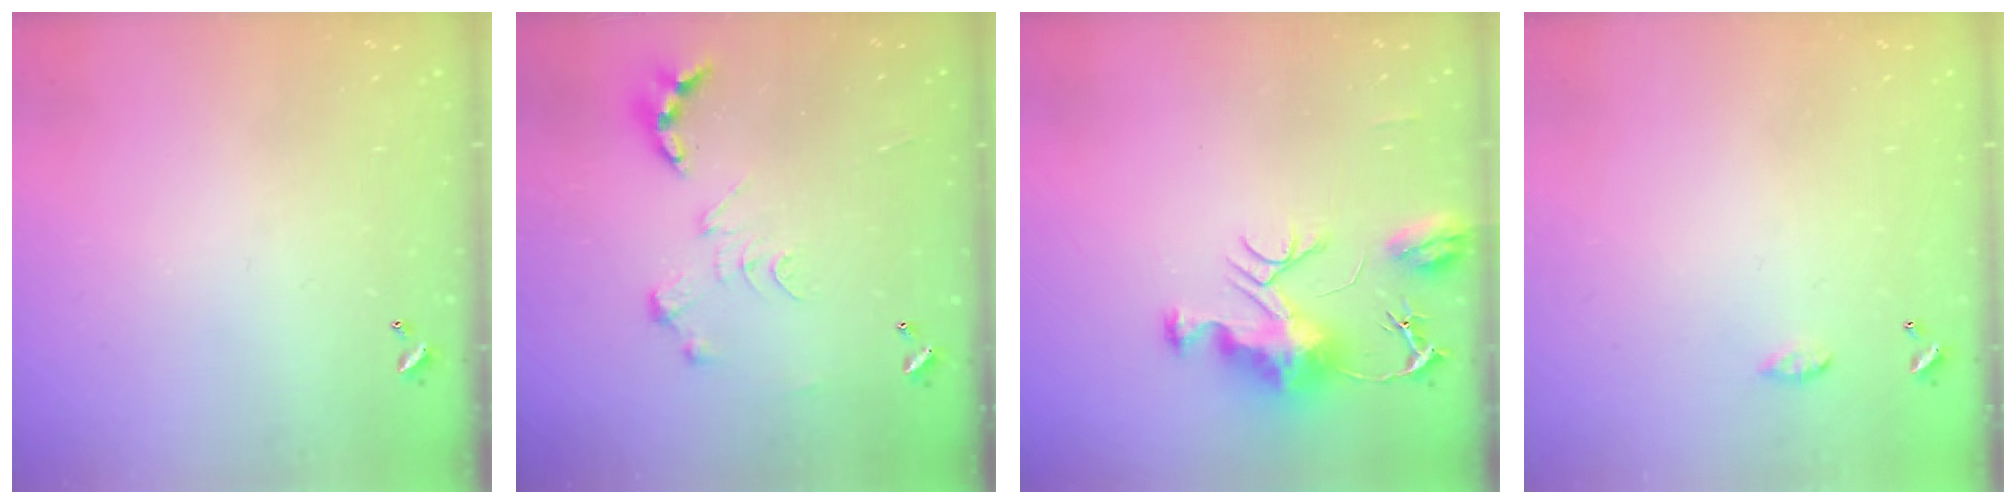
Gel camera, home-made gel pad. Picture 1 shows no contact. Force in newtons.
{"total": 0.0}
{"total": 10.2, "press": 10.1, "slide": 1.0}
{"total": 3.5, "press": 3.5, "slide": 0.5}